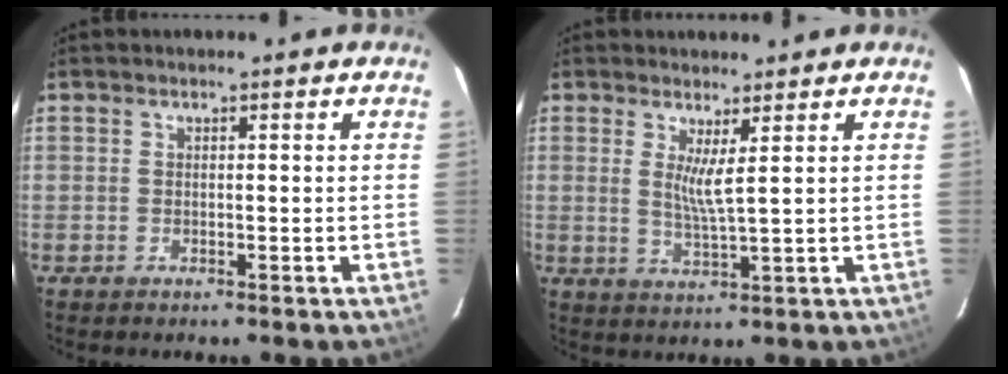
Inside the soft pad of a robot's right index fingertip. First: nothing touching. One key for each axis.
{"total": 3.6, "fx": 1.7, "fy": -0.5, "fz": 3.2, "tx": -0.061, "ty": -0.014, "tz": 0.027}